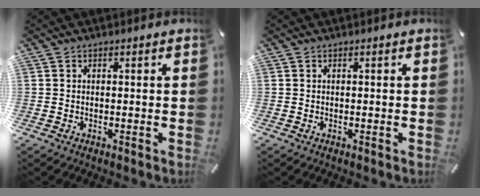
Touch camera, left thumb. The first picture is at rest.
{"total": 0.0}